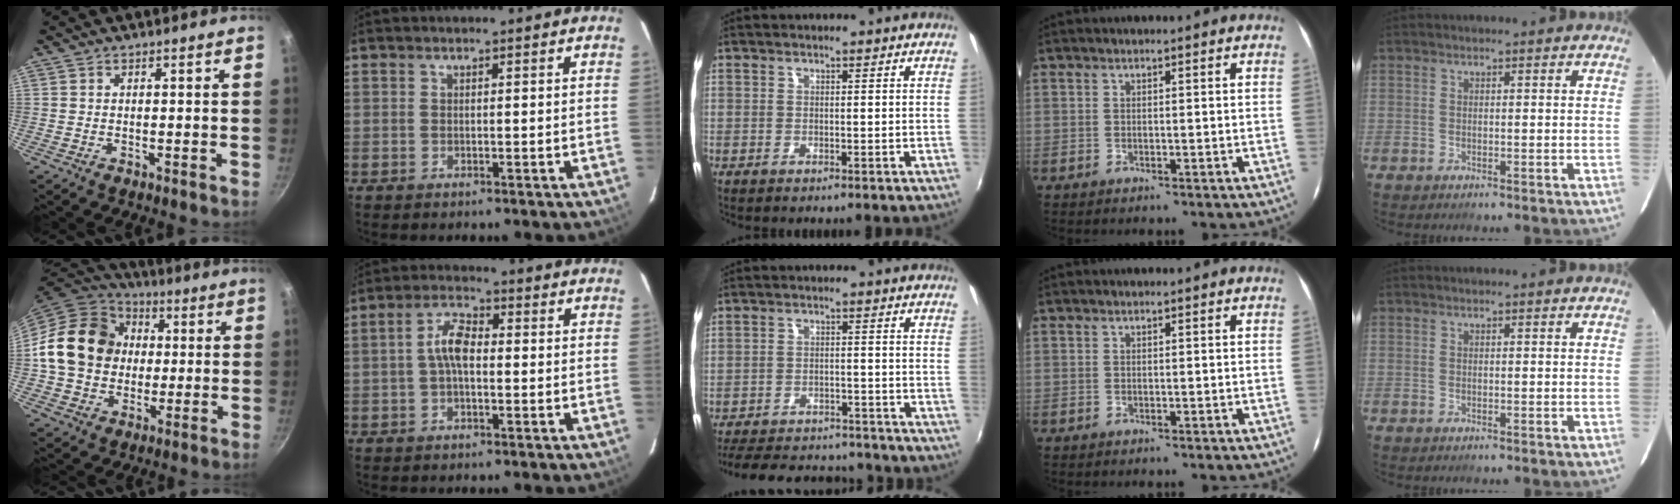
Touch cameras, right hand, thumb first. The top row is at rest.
{"thumb": {"total": 18.5, "force": [1.6, 15.4, 10.3], "torque": [-0.155, 0.029, 0.020]}, "index": {"total": 5.5, "force": [-0.3, 2.7, 4.8], "torque": [-0.098, 0.017, -0.007]}, "middle": {"total": 20.2, "force": [-17.5, 7.0, 7.5], "torque": [-0.169, 0.008, -0.232]}}